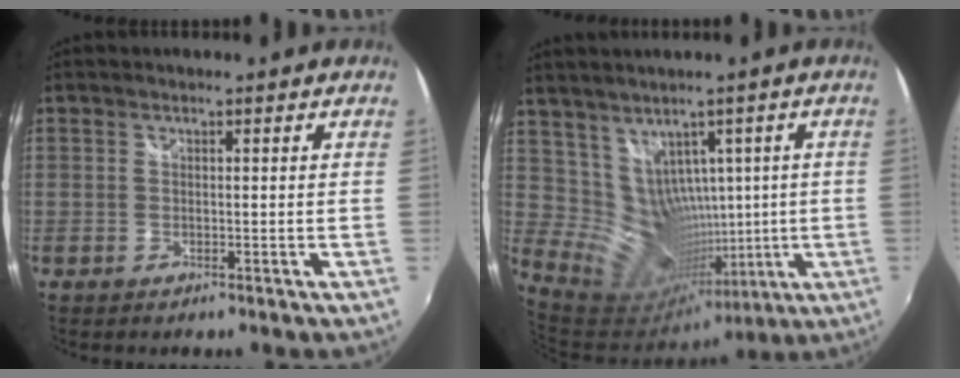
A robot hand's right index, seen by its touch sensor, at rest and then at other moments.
{"total": 12.3, "force": [3.5, 10.8, 4.7], "torque": [-0.101, 0.002, 0.094]}